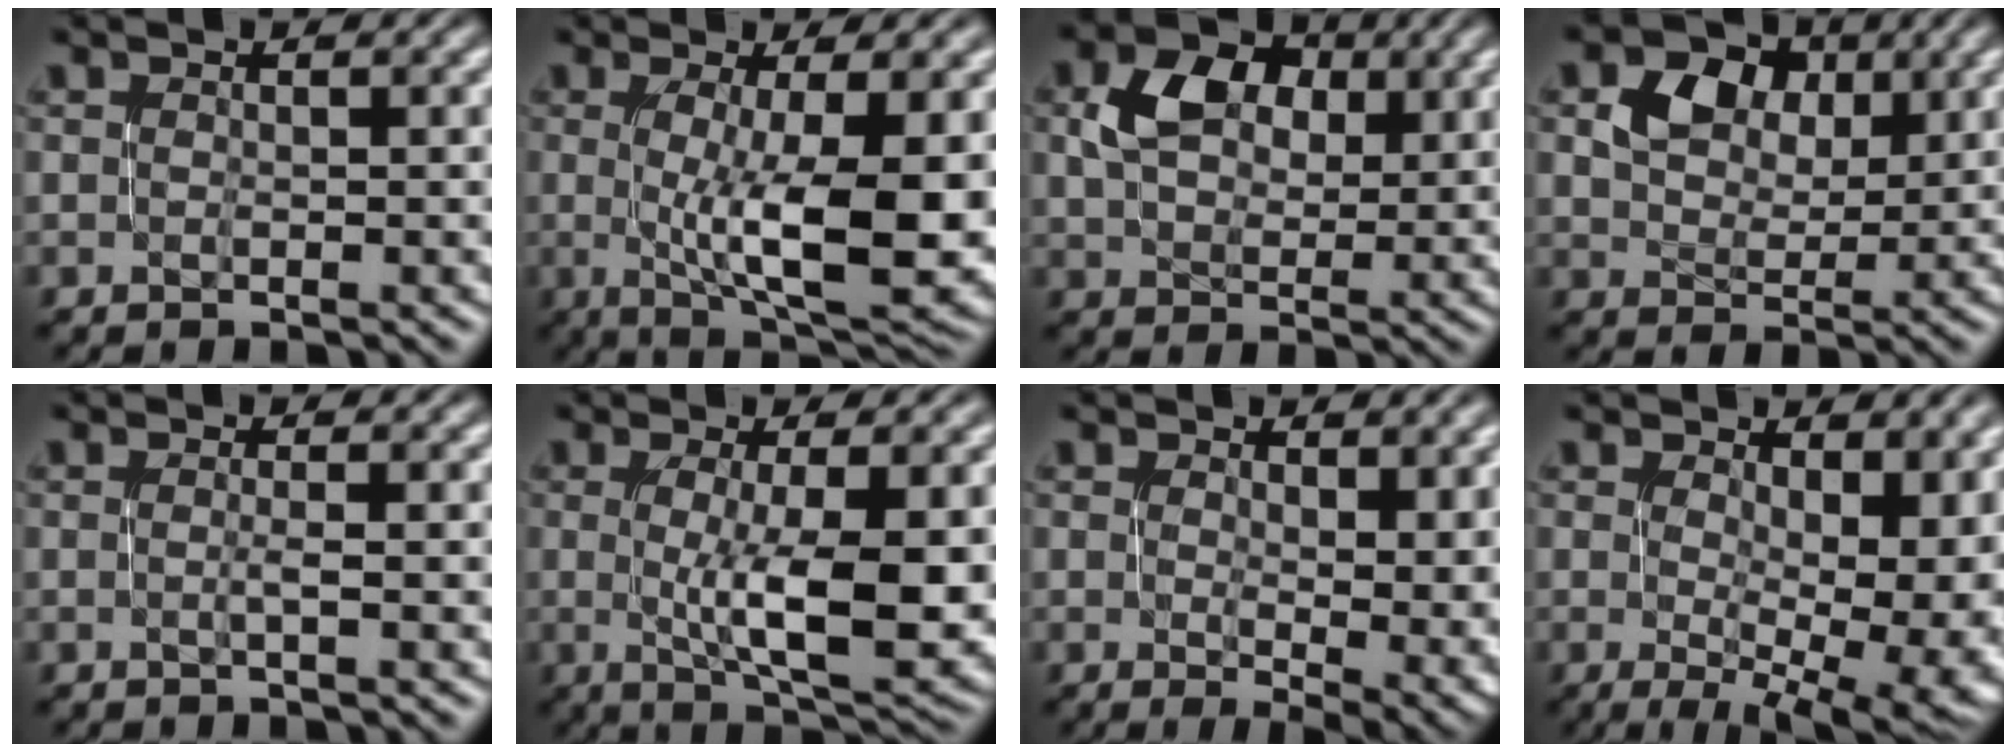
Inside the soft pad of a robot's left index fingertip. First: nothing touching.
{"total": 10.3, "force": [-0.8, 3.0, 9.8], "torque": [-0.146, -0.016, -0.005]}
{"total": 6.0, "force": [2.2, 4.2, 3.6], "torque": [-0.068, 0.006, 0.039]}
{"total": 4.7, "force": [2.2, 3.4, 2.4], "torque": [-0.046, 0.005, 0.033]}
{"total": 0.7, "force": [-0.1, 0.1, 0.7], "torque": [-0.012, 0.001, -0.005]}
{"total": 8.2, "force": [-0.4, 2.3, 7.9], "torque": [-0.118, -0.011, 0.001]}
{"total": 7.1, "force": [0.7, 3.6, 6.0], "torque": [-0.080, -0.010, 0.017]}
{"total": 12.0, "force": [0.1, 6.1, 10.3], "torque": [-0.126, -0.008, 0.016]}